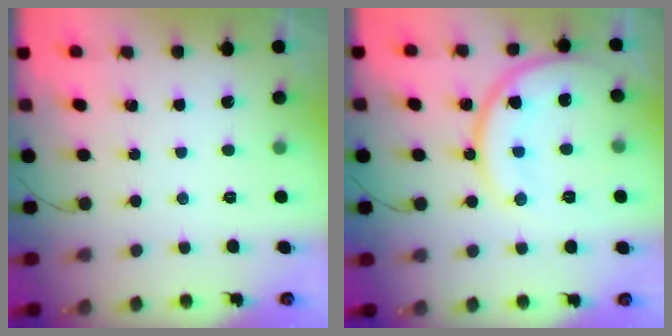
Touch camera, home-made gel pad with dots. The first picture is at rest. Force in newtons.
{"total": 14.0, "press": 14.0, "slide": 0.7}